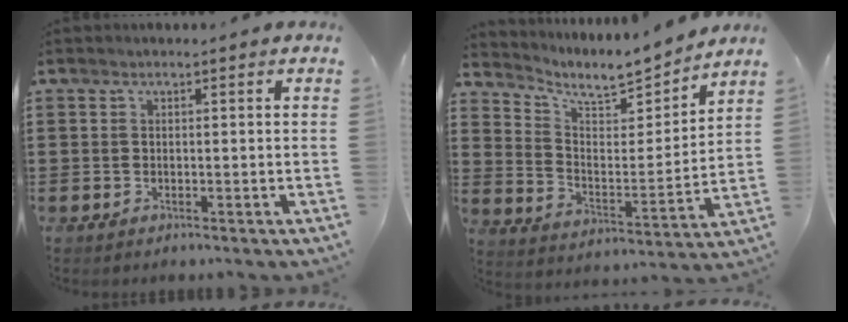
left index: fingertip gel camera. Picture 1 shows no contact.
{"total": 7.0, "force": [6.6, 1.5, 2.1], "torque": [-0.068, -0.048, 0.111]}